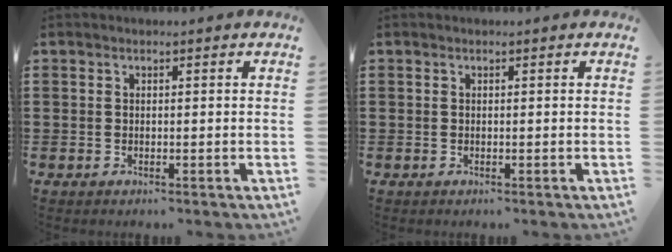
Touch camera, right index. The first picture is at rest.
{"total": 0.0}